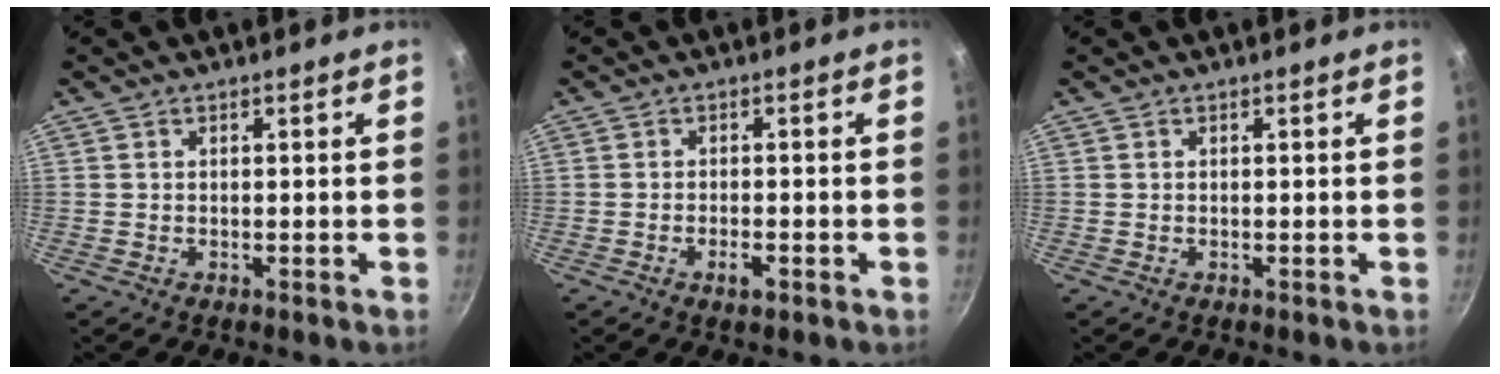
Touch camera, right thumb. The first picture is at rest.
{"total": 2.6, "force": [-1.3, 1.0, 2.0], "torque": [-0.034, 0.007, -0.022]}
{"total": 0.0}